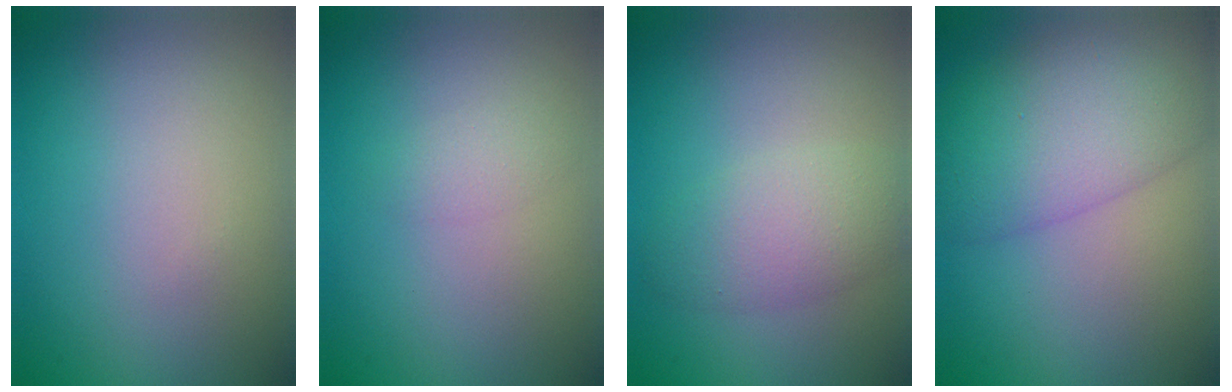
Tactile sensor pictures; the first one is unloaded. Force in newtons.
{"total": 1.1, "press": 1.1, "slide": 0.1}
{"total": 3.7, "press": 3.7, "slide": 0.2}
{"total": 7.9, "press": 7.9, "slide": 0.2}